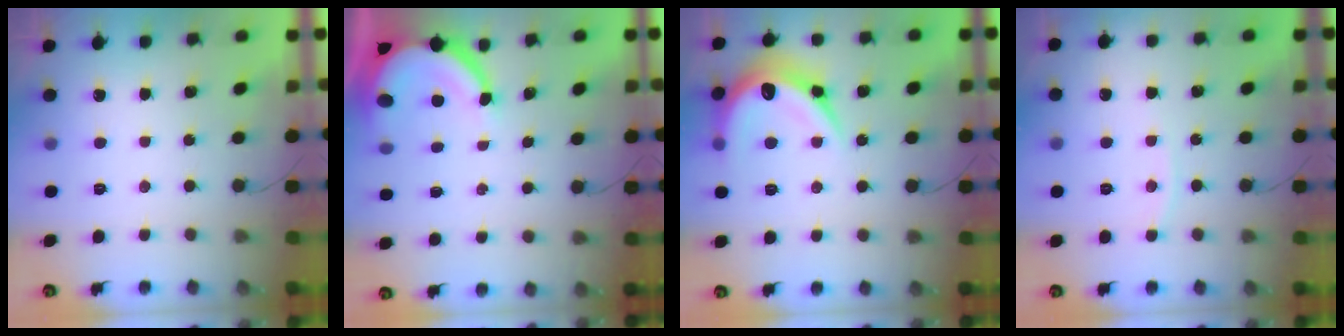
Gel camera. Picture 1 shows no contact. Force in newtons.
{"total": 7.3, "press": 7.2, "slide": 0.8}
{"total": 15.6, "press": 15.6, "slide": 0.4}
{"total": 3.5, "press": 3.5, "slide": 0.4}